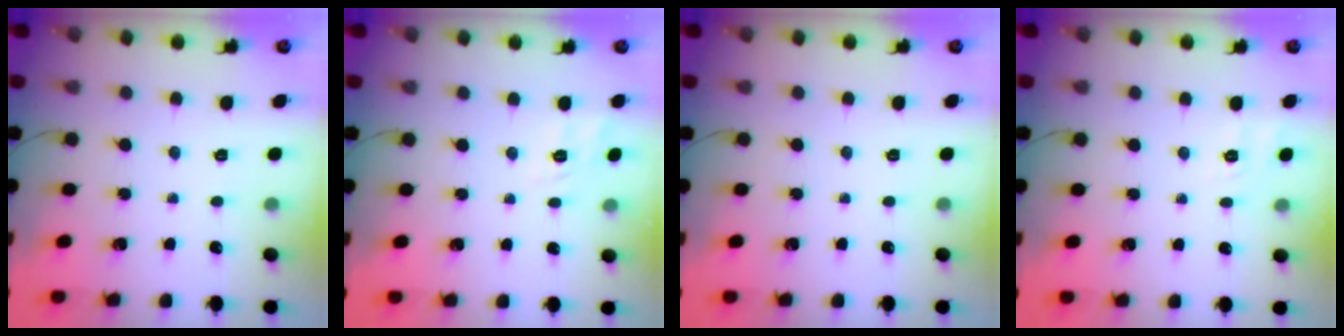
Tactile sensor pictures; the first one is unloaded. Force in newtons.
{"total": 2.0, "press": 0.4, "slide": 2.0}
{"total": 0.0}
{"total": 1.9, "press": 0.6, "slide": 1.8}